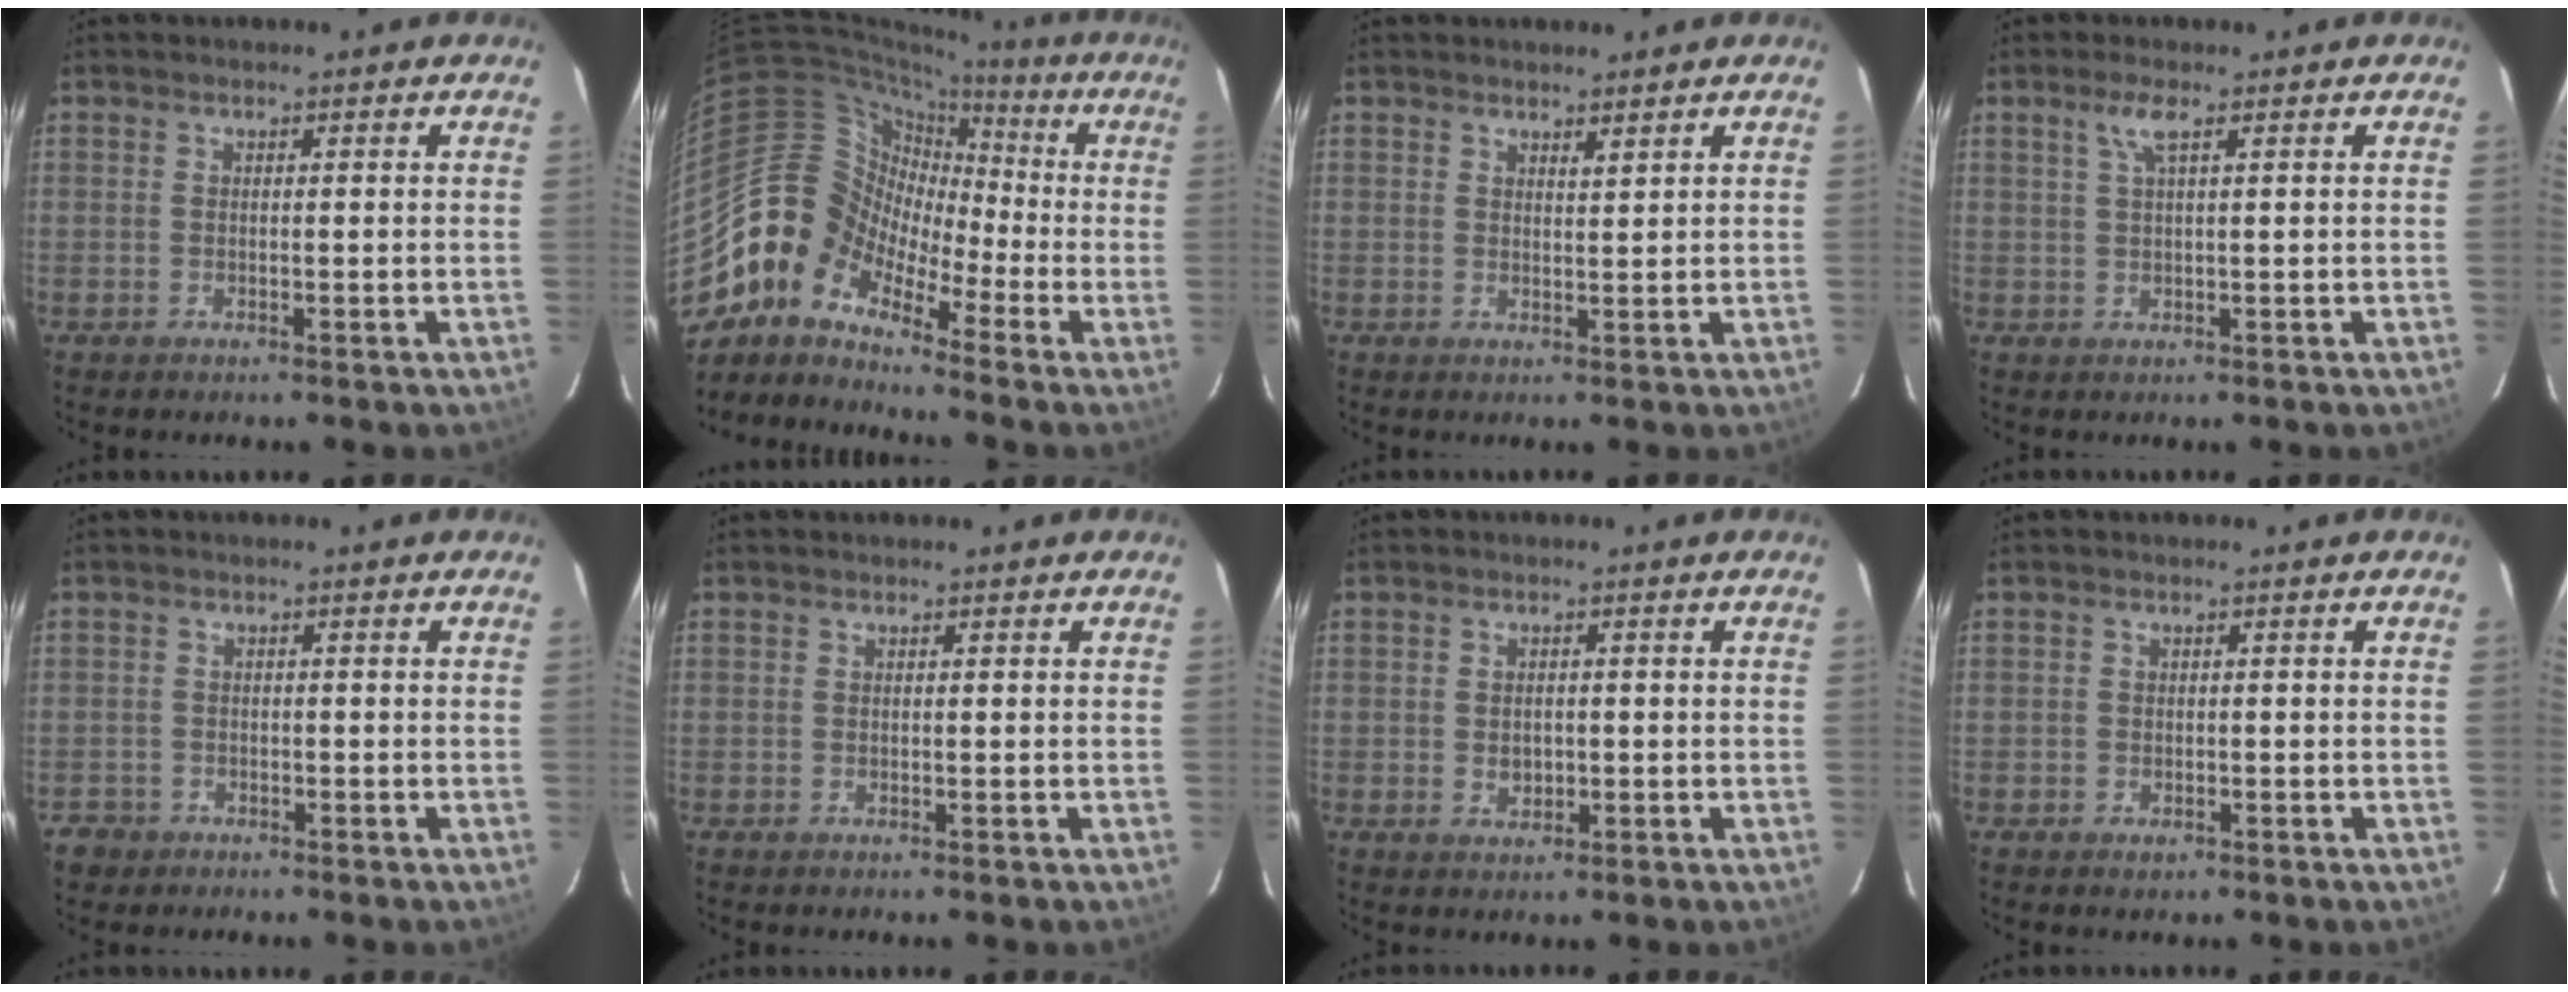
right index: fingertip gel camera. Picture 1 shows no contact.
{"total": 9.8, "force": [-6.8, 6.5, 2.8], "torque": [-0.052, 0.038, -0.167]}
{"total": 1.4, "force": [1.3, 0.0, 0.6], "torque": [-0.010, -0.005, 0.021]}
{"total": 2.5, "force": [1.3, -0.1, 2.2], "torque": [-0.045, 0.002, 0.028]}
{"total": 3.4, "force": [-1.7, 2.9, 0.3], "torque": [-0.018, 0.012, -0.026]}
{"total": 0.0}
{"total": 2.6, "force": [-0.4, 2.1, 1.5], "torque": [-0.023, 0.000, -0.004]}
{"total": 1.7, "force": [-0.9, 1.4, 0.6], "torque": [-0.011, -0.001, -0.011]}